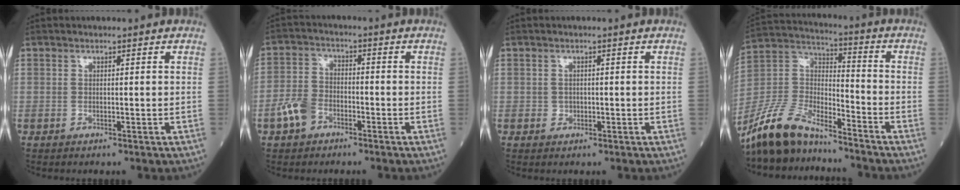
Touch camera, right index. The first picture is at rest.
{"total": 5.4, "force": [-3.1, 3.4, 2.8], "torque": [-0.070, 0.011, -0.063]}
{"total": 0.9, "force": [-0.2, 0.9, 0.2], "torque": [-0.001, 0.004, -0.003]}
{"total": 13.0, "force": [-11.4, 3.6, 5.0], "torque": [-0.113, 0.014, -0.224]}